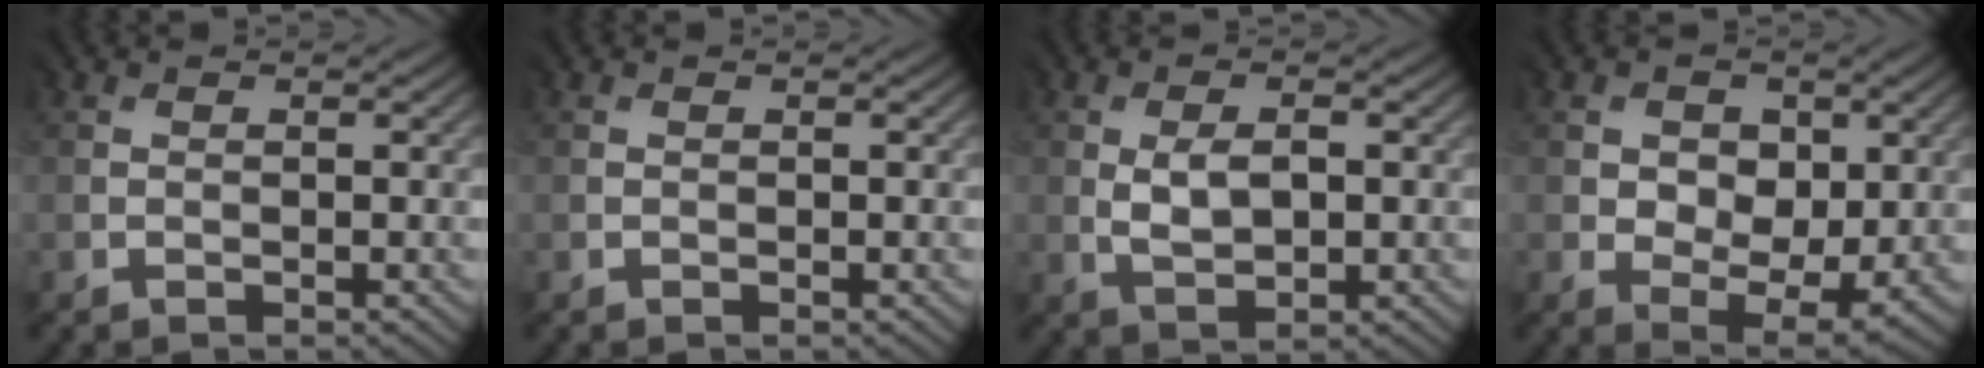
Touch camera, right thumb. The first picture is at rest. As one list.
[{"total": 0.0}, {"total": 2.9, "force": [0.4, 1.8, 2.2], "torque": [-0.045, -0.002, 0.012]}, {"total": 6.6, "force": [1.3, 5.0, 4.0], "torque": [-0.070, -0.011, 0.027]}]